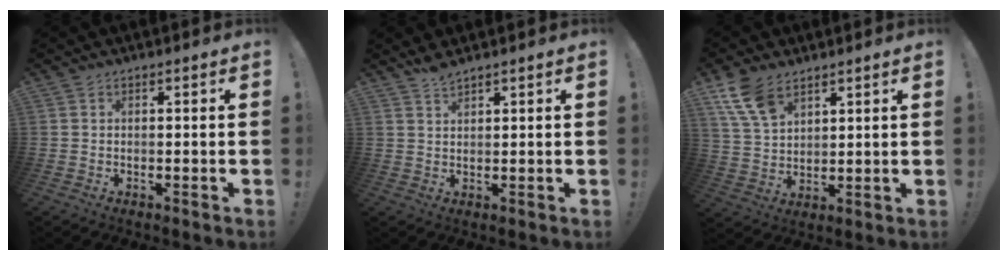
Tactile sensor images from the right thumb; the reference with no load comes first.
{"total": 2.9, "force": [2.7, 0.3, 1.0], "torque": [-0.018, -0.016, 0.049]}
{"total": 10.7, "force": [6.7, 5.9, 5.8], "torque": [-0.127, -0.026, 0.134]}